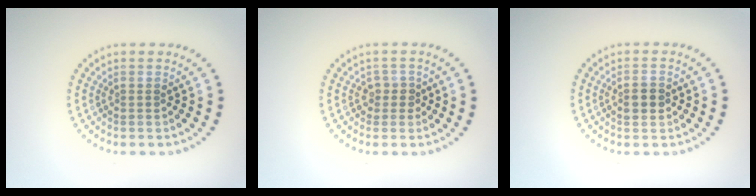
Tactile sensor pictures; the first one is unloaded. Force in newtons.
{"total": 1.6, "press": 1.2, "slide": 1.0}
{"total": 2.3, "press": 2.3, "slide": 0.0}